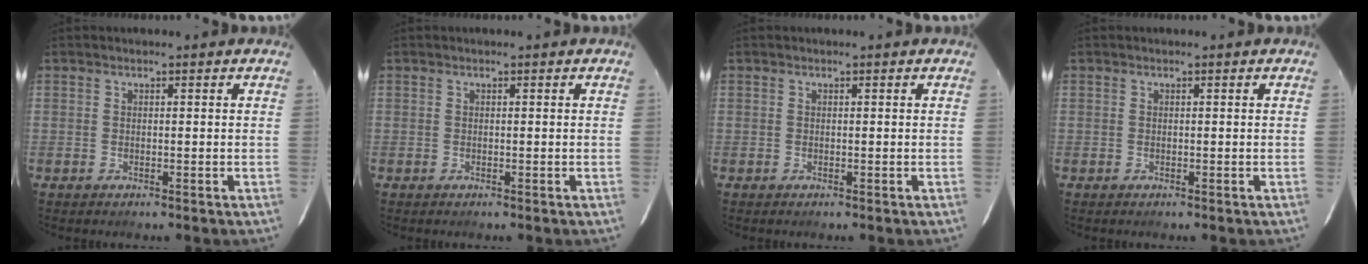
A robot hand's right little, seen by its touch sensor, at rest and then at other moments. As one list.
[{"total": 0.0}, {"total": 0.0}, {"total": 0.0}]